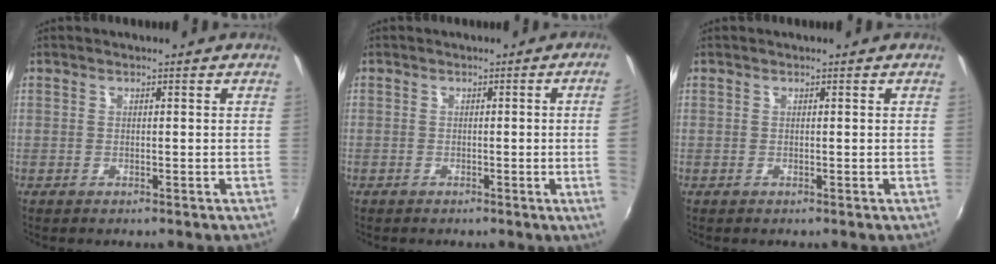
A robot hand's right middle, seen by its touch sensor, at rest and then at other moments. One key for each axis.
{"total": 4.3, "fx": 0.0, "fy": -2.0, "fz": 3.8, "tx": -0.059, "ty": -0.009, "tz": 0.005}
{"total": 0.0}